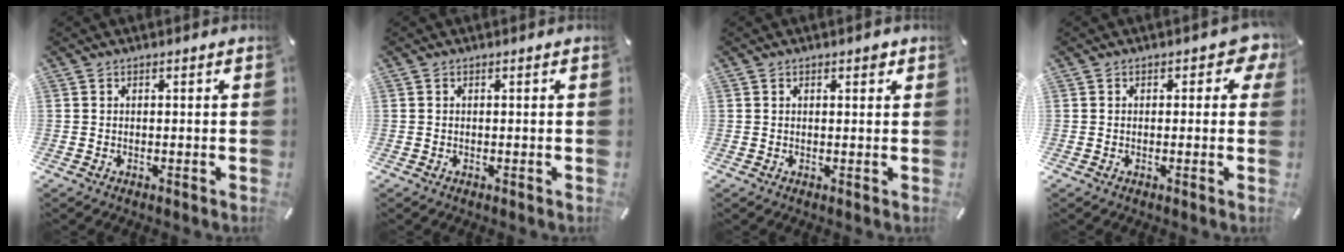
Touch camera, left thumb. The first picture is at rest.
{"total": 0.0}
{"total": 1.4, "force": [0.7, 0.8, 0.9], "torque": [-0.011, 0.001, 0.009]}
{"total": 3.9, "force": [1.0, 2.4, 2.9], "torque": [-0.036, 0.003, 0.013]}